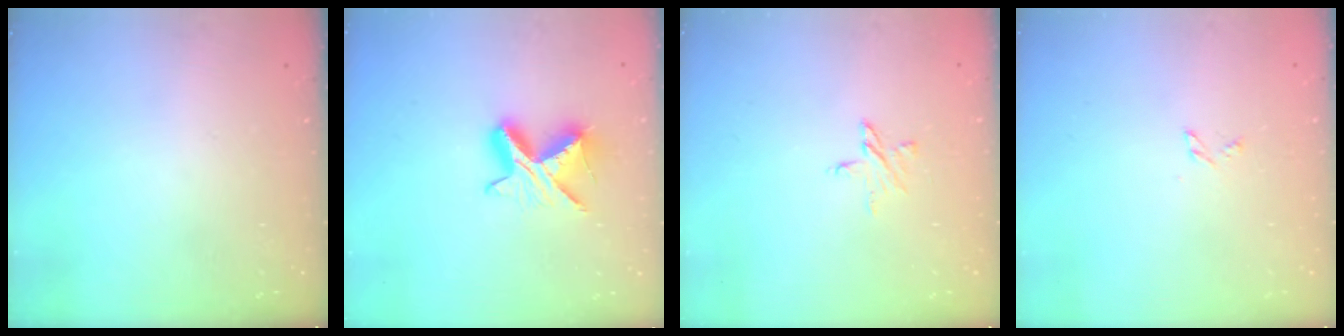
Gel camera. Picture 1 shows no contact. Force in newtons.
{"total": 9.2, "press": 9.2, "slide": 0.3}
{"total": 4.8, "press": 4.8, "slide": 0.5}
{"total": 2.4, "press": 2.3, "slide": 0.3}